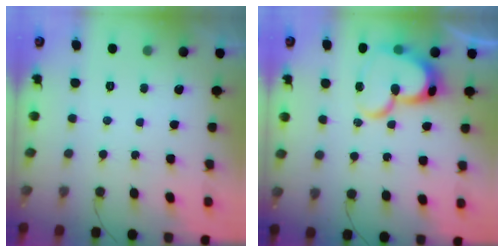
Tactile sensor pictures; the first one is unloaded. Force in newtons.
{"total": 17.4, "press": 17.3, "slide": 1.6}